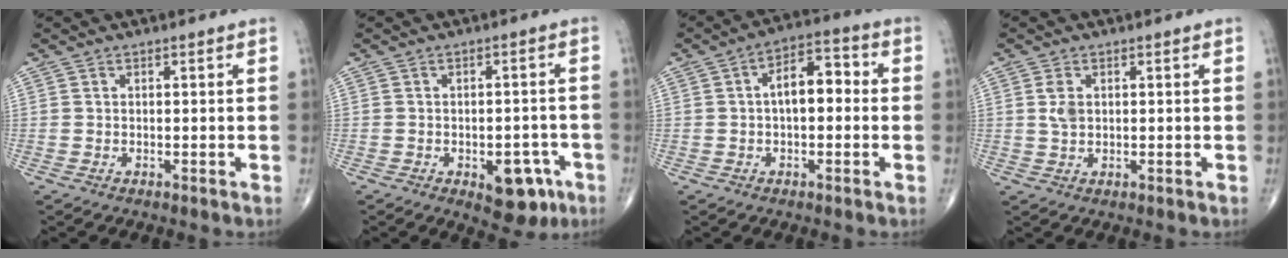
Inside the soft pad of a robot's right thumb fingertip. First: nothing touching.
{"total": 8.3, "force": [-3.7, 4.5, 5.9], "torque": [-0.046, 0.020, -0.037]}
{"total": 8.4, "force": [0.4, 4.5, 7.1], "torque": [-0.098, 0.032, -0.003]}
{"total": 2.7, "force": [0.6, 1.7, 2.0], "torque": [-0.039, -0.002, 0.014]}